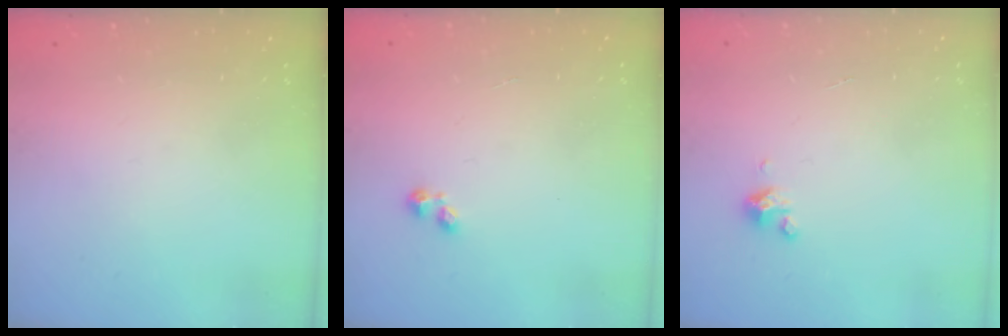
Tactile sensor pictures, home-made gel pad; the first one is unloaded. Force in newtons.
{"total": 1.7, "press": 1.7, "slide": 0.5}
{"total": 1.7, "press": 1.7, "slide": 0.3}